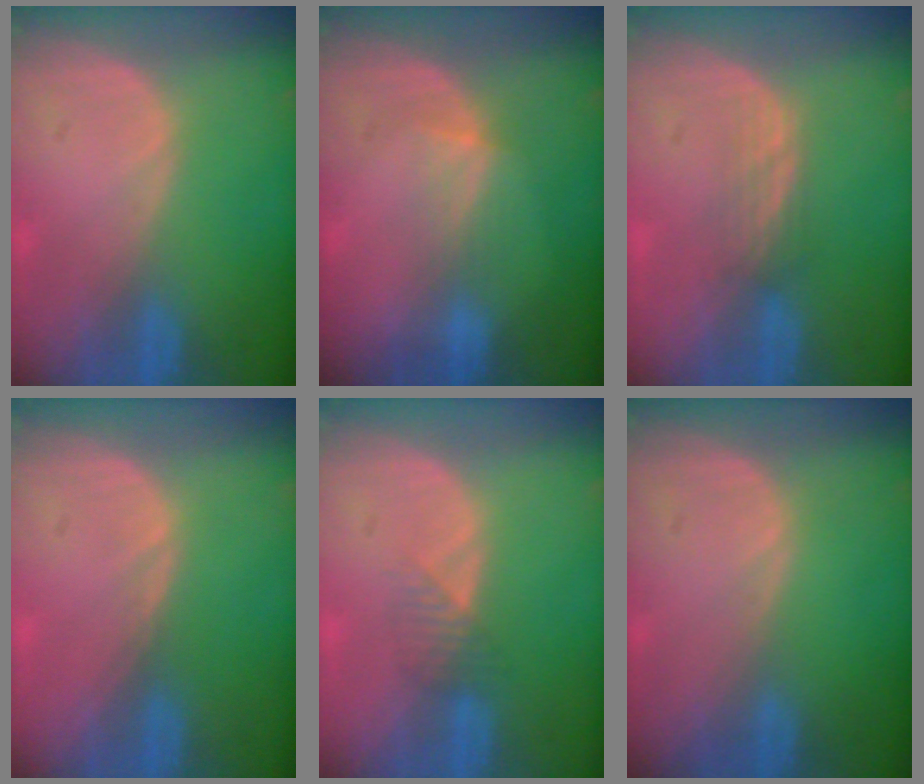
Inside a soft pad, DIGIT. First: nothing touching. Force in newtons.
{"total": 2.7, "press": 2.4, "slide": 1.2}
{"total": 2.3, "press": 2.2, "slide": 0.6}
{"total": 0.6, "press": 0.4, "slide": 0.4}
{"total": 2.3, "press": 2.1, "slide": 1.0}
{"total": 0.0}